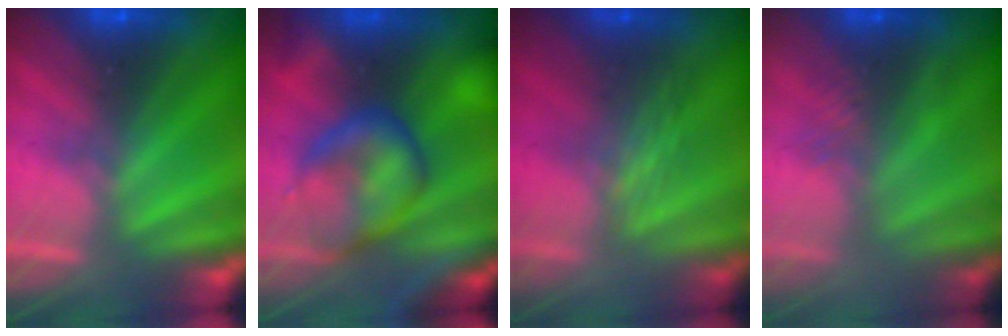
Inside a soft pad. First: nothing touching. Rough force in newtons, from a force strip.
{"total": 5.8}
{"total": 2.4}
{"total": 2.5}